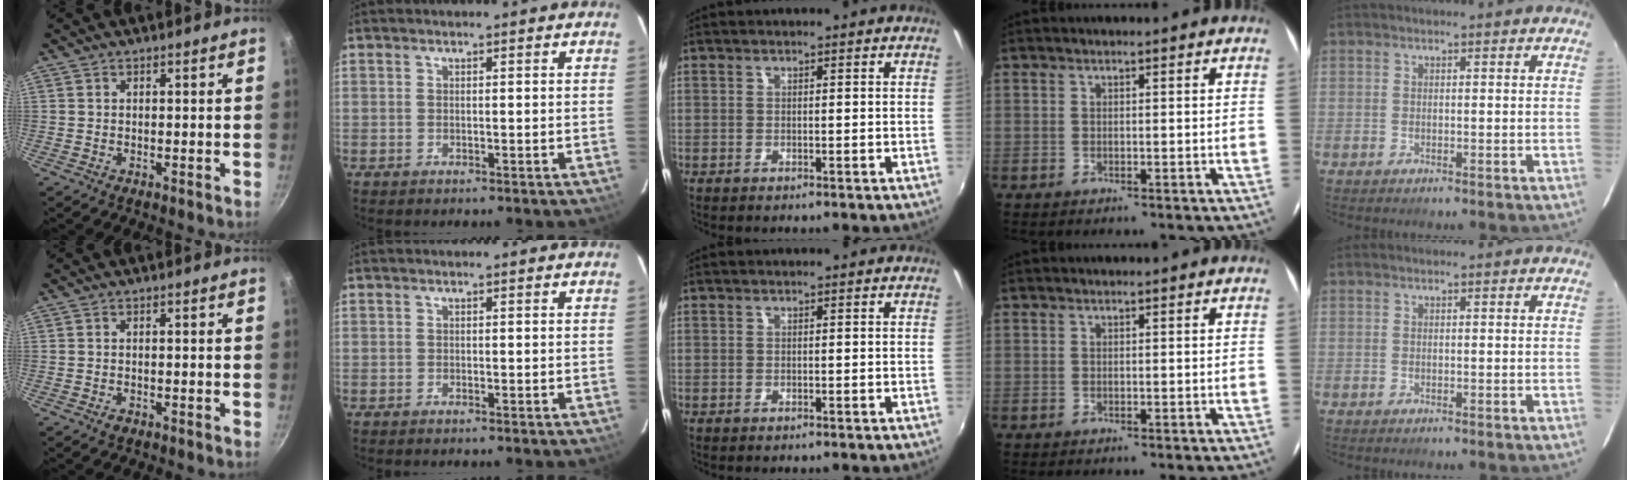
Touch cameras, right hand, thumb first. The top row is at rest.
{"thumb": {"total": 1.1, "force": [-0.7, 0.4, 0.7], "torque": [-0.019, 0.005, -0.012]}}